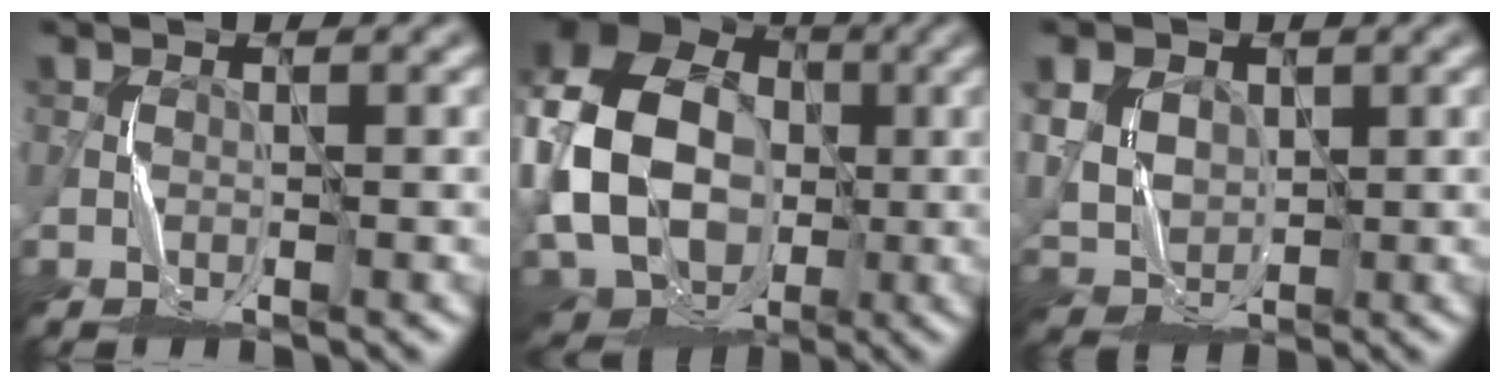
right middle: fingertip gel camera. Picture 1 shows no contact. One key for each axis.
{"total": 17.8, "fx": -0.8, "fy": 14.1, "fz": 10.9, "tx": -0.241, "ty": 0.003, "tz": -0.034}
{"total": 8.3, "fx": 2.7, "fy": 6.5, "fz": 4.4, "tx": -0.097, "ty": 0.030, "tz": 0.043}